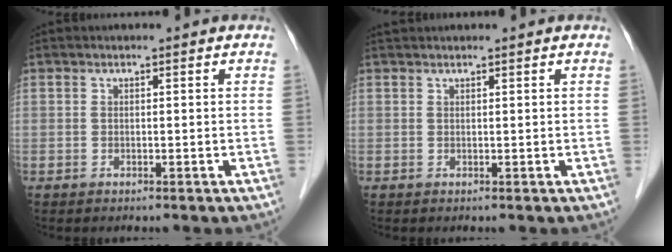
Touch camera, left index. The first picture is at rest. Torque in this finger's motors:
{"motor_torque": [-0.38, -0.55, -0.05, -0.01]}